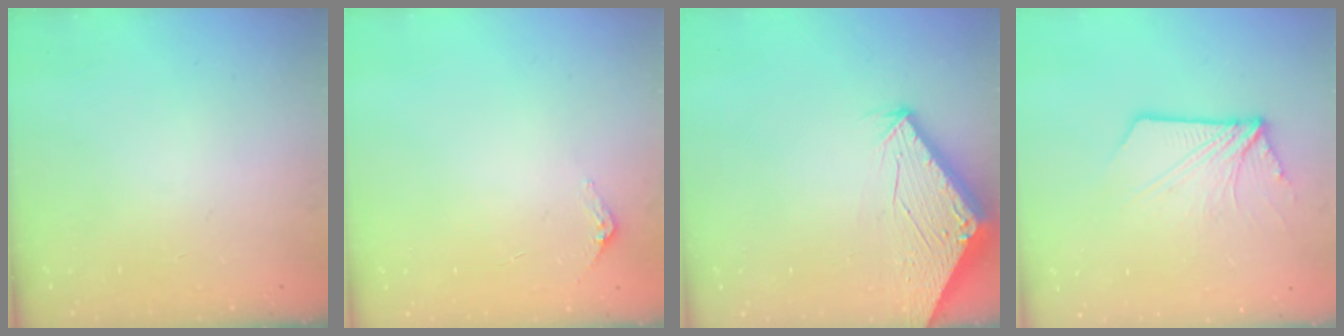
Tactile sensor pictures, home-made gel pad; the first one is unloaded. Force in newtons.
{"total": 2.9, "press": 2.9, "slide": 0.2}
{"total": 2.7, "press": 2.7, "slide": 0.1}
{"total": 9.8, "press": 9.7, "slide": 0.9}